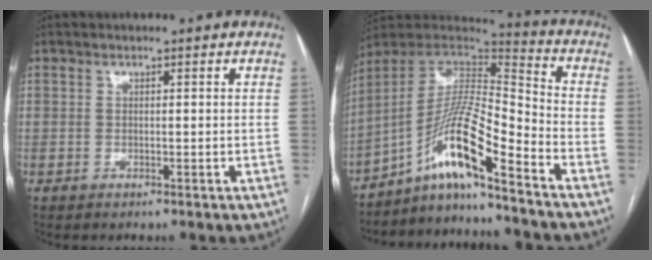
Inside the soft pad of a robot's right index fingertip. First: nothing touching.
{"total": 13.2, "force": [-8.8, 0.4, 9.9], "torque": [-0.189, 0.018, -0.158]}